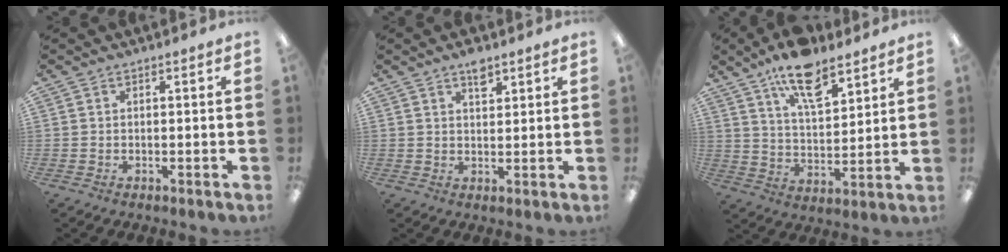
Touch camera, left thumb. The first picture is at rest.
{"total": 3.9, "force": [2.7, 1.8, 2.1], "torque": [-0.022, -0.010, 0.044]}
{"total": 13.3, "force": [9.6, 5.1, 7.7], "torque": [-0.123, -0.049, 0.167]}